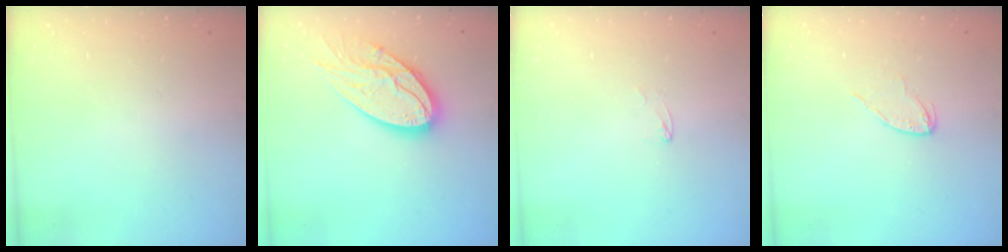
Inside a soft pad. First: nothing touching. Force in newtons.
{"total": 19.3, "press": 19.2, "slide": 1.8}
{"total": 1.7, "press": 1.6, "slide": 0.1}
{"total": 4.2, "press": 4.2, "slide": 0.4}